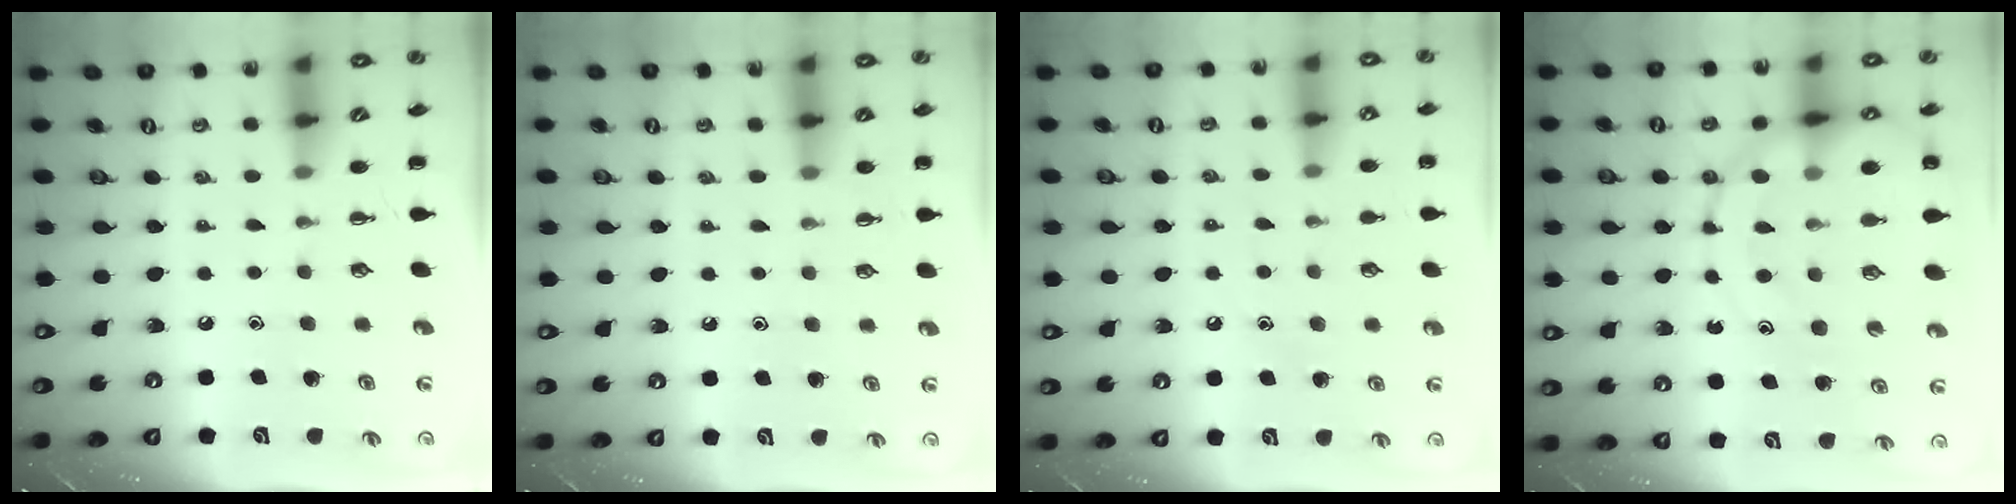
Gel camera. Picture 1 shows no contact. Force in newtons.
{"total": 5.8, "press": 5.5, "slide": 1.7}
{"total": 8.6, "press": 8.3, "slide": 1.9}
{"total": 18.9, "press": 18.6, "slide": 3.6}